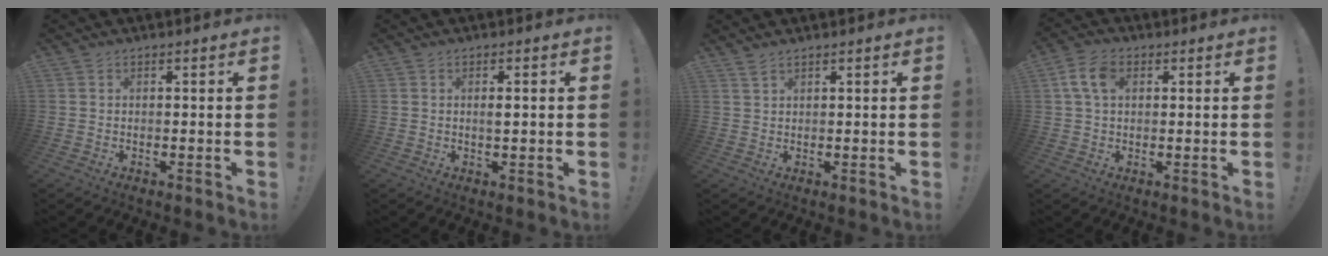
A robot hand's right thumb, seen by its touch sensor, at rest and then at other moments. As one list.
[{"total": 1.6, "force": [0.1, 0.2, 1.6], "torque": [-0.027, 0.000, -0.001]}, {"total": 1.5, "force": [1.3, 0.4, 0.7], "torque": [-0.011, -0.003, 0.024]}, {"total": 7.6, "force": [1.9, 4.8, 5.6], "torque": [-0.105, 0.010, 0.039]}]